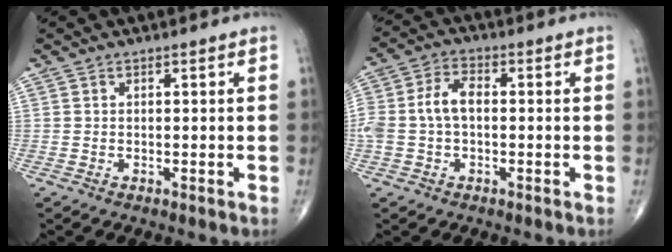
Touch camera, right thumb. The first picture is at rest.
{"total": 7.5, "force": [-0.3, 4.6, 5.9], "torque": [-0.133, 0.025, -0.010]}